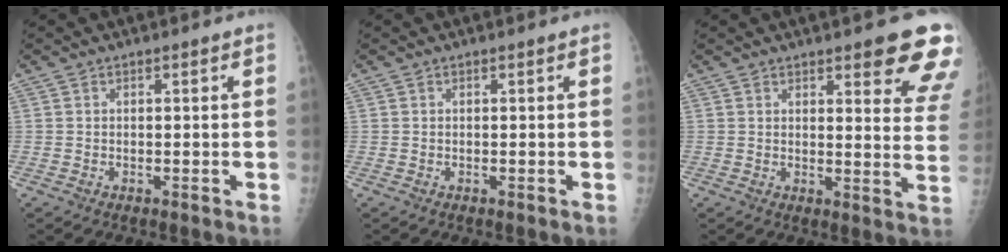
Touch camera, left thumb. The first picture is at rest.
{"total": 0.0}
{"total": 13.1, "force": [8.8, 3.6, 9.1], "torque": [-0.069, -0.048, 0.089]}